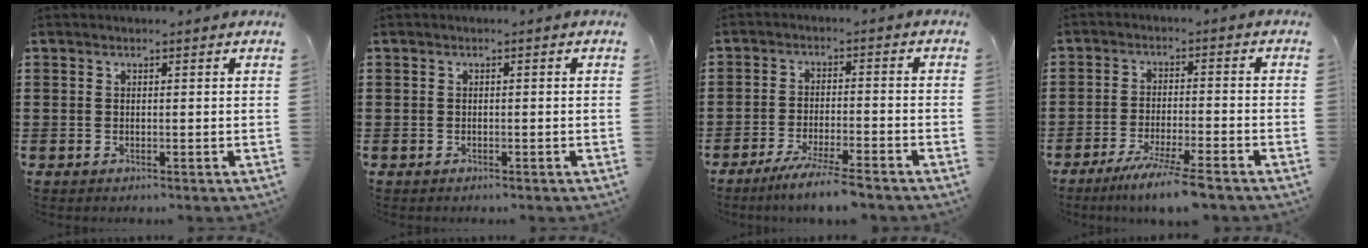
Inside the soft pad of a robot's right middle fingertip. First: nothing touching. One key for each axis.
{"total": 0.0}
{"total": 5.2, "fx": -4.5, "fy": -0.2, "fz": 2.6, "tx": -0.054, "ty": -0.014, "tz": -0.085}
{"total": 6.2, "fx": -5.2, "fy": -0.2, "fz": 3.5, "tx": -0.065, "ty": -0.016, "tz": -0.094}